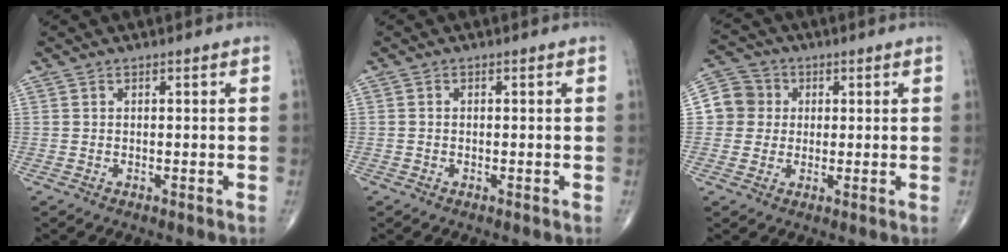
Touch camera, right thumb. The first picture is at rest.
{"total": 0.7, "force": [-0.1, 0.6, 0.2], "torque": [0.000, 0.003, -0.002]}
{"total": 7.1, "force": [0.7, 6.9, 1.3], "torque": [0.001, 0.010, 0.002]}